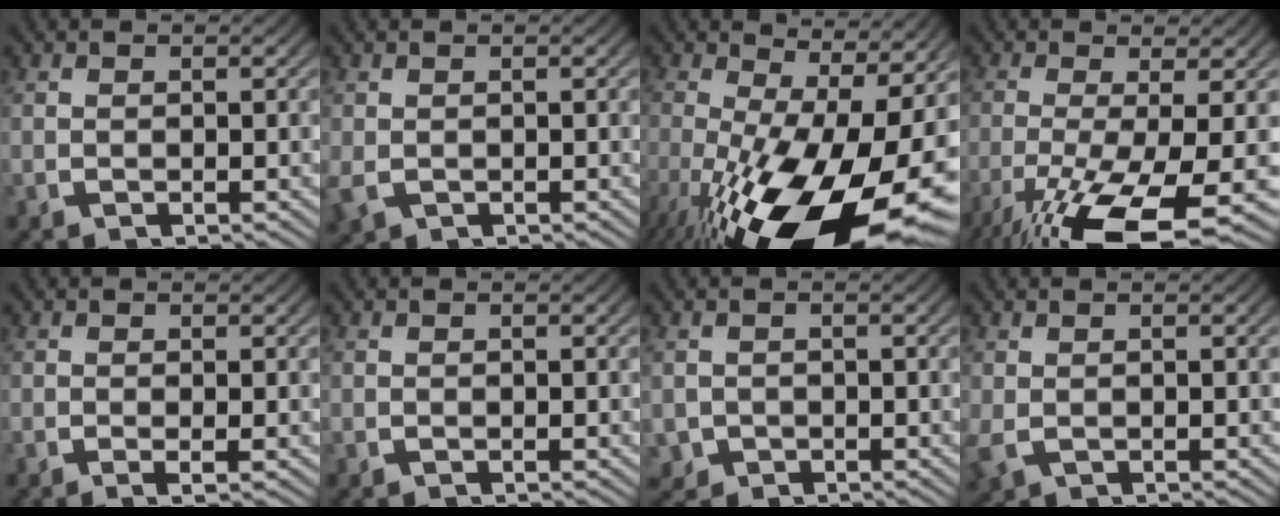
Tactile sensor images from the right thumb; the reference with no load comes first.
{"total": 1.2, "force": [-0.1, 1.0, 0.6], "torque": [-0.019, -0.005, 0.005]}
{"total": 18.3, "force": [-4.1, 9.8, 14.9], "torque": [-0.249, -0.073, -0.024]}
{"total": 9.6, "force": [-3.9, 3.9, 7.9], "torque": [-0.161, -0.038, -0.039]}
{"total": 0.9, "force": [0.0, 0.1, 0.9], "torque": [-0.016, -0.001, -0.003]}
{"total": 0.0}
{"total": 2.3, "force": [-0.6, 2.1, 0.5], "torque": [-0.019, -0.018, -0.001]}
{"total": 1.1, "force": [0.1, 0.8, 0.7], "torque": [-0.022, -0.004, 0.008]}